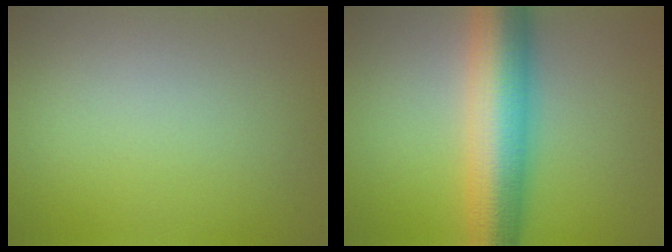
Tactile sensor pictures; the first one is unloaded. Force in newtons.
{"total": 9.9, "press": 9.9, "slide": 0.2}